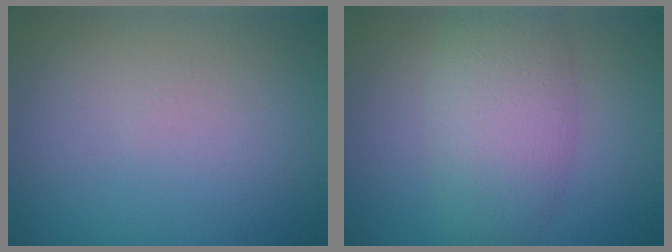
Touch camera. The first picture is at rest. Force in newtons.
{"total": 5.6, "press": 5.6, "slide": 0.2}